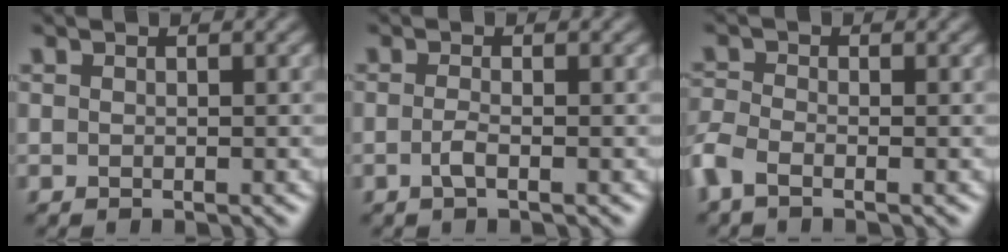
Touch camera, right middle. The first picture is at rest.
{"total": 1.2, "force": [-0.5, 0.3, 1.1], "torque": [-0.023, -0.001, -0.012]}
{"total": 2.6, "force": [-1.7, 1.2, 1.6], "torque": [-0.044, -0.005, -0.050]}